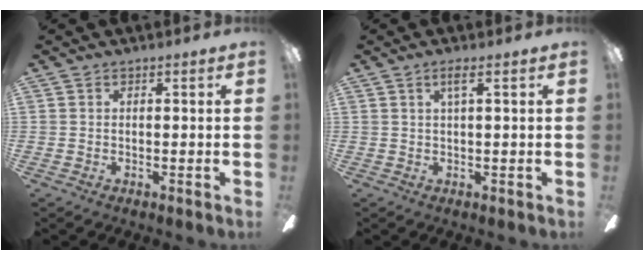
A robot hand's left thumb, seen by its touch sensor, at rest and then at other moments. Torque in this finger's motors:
{"motor_torque": [-0.08, 0.00, -0.27, 0.13, 0.00]}